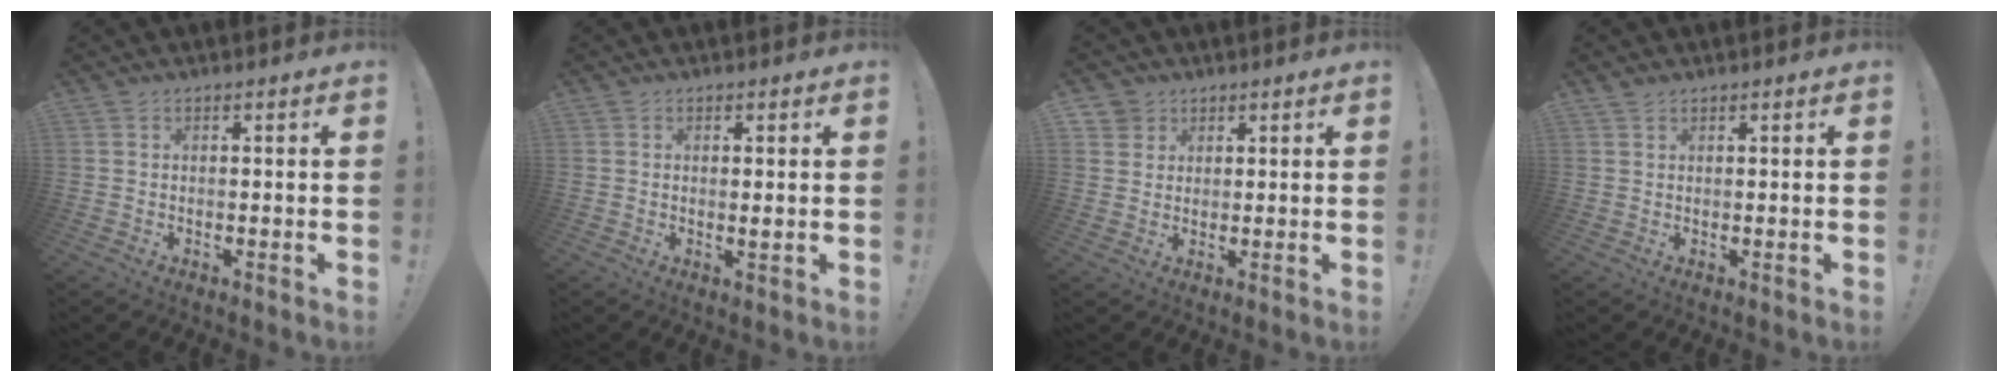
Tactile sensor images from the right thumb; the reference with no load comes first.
{"total": 1.4, "force": [0.4, 0.1, 1.3], "torque": [-0.010, -0.008, 0.003]}
{"total": 3.7, "force": [2.1, 3.1, 0.2], "torque": [-0.001, -0.010, 0.039]}
{"total": 1.0, "force": [0.9, 0.4, 0.2], "torque": [0.003, -0.005, 0.016]}